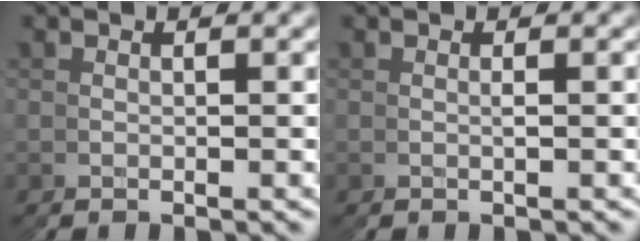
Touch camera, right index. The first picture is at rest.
{"total": 1.0, "force": [-0.1, -0.1, 1.0], "torque": [-0.015, 0.001, -0.002]}